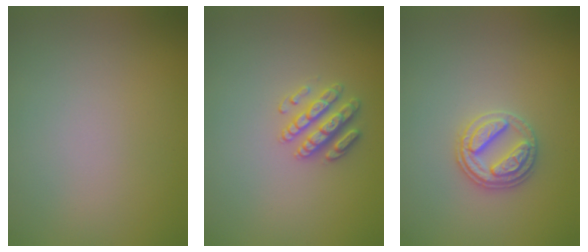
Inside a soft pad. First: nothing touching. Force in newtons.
{"total": 2.6, "press": 2.6, "slide": 0.5}
{"total": 2.8, "press": 2.8, "slide": 0.5}